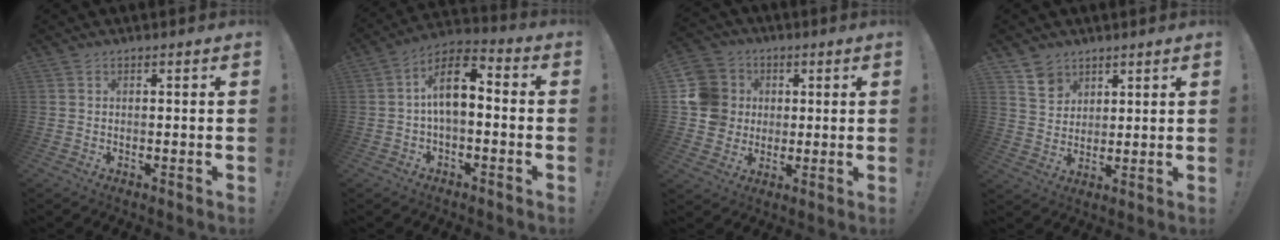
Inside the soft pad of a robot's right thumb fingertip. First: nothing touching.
{"total": 10.7, "force": [0.7, 5.5, 9.2], "torque": [-0.155, 0.010, 0.015]}
{"total": 13.3, "force": [1.7, 12.3, 4.9], "torque": [-0.078, 0.004, 0.040]}
{"total": 6.9, "force": [4.8, 4.8, 1.3], "torque": [-0.012, -0.036, 0.093]}